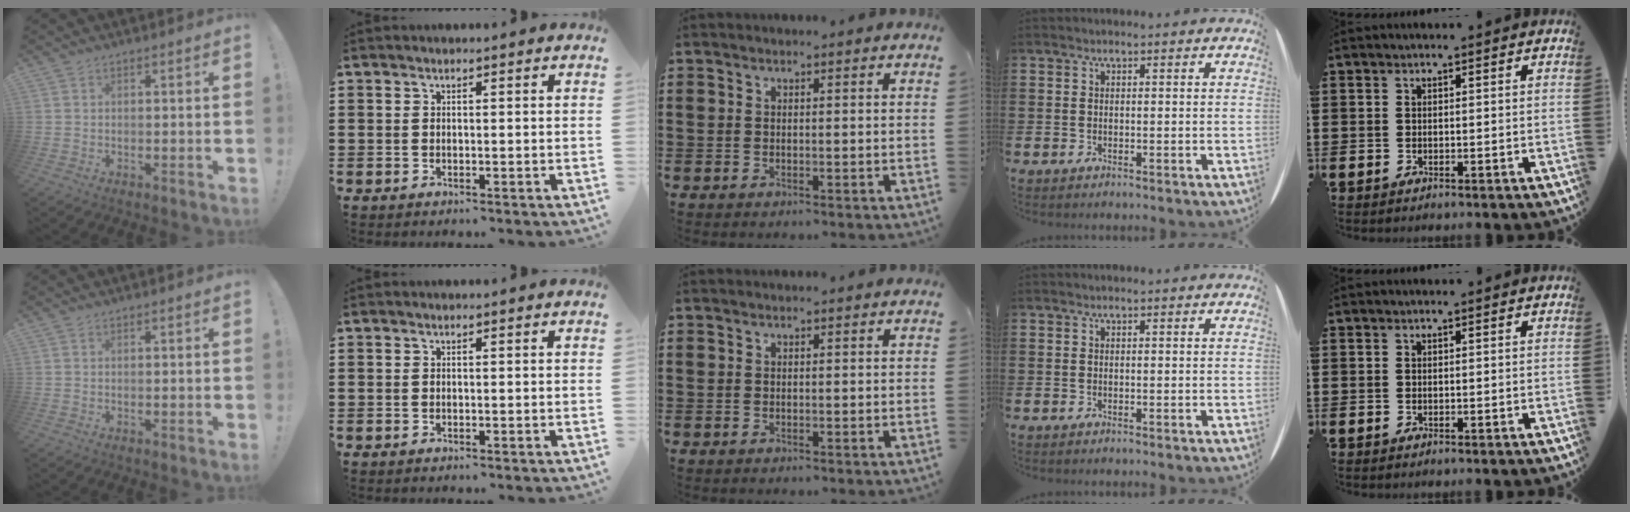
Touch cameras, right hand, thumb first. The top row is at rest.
{}